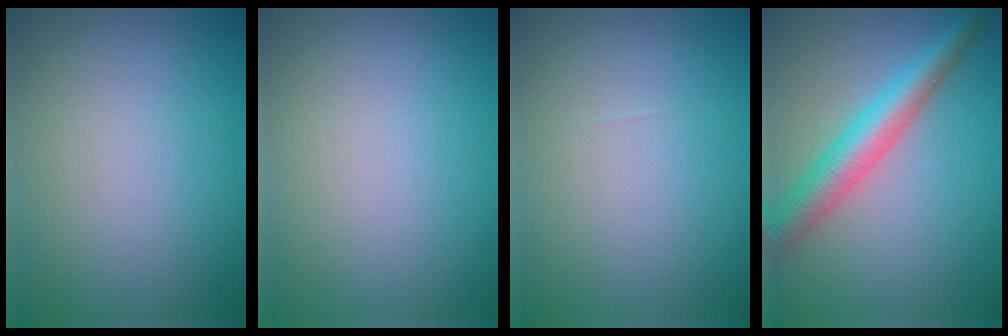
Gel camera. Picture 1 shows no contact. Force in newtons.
{"total": 0.0}
{"total": 0.0}
{"total": 5.0, "press": 5.0, "slide": 0.2}